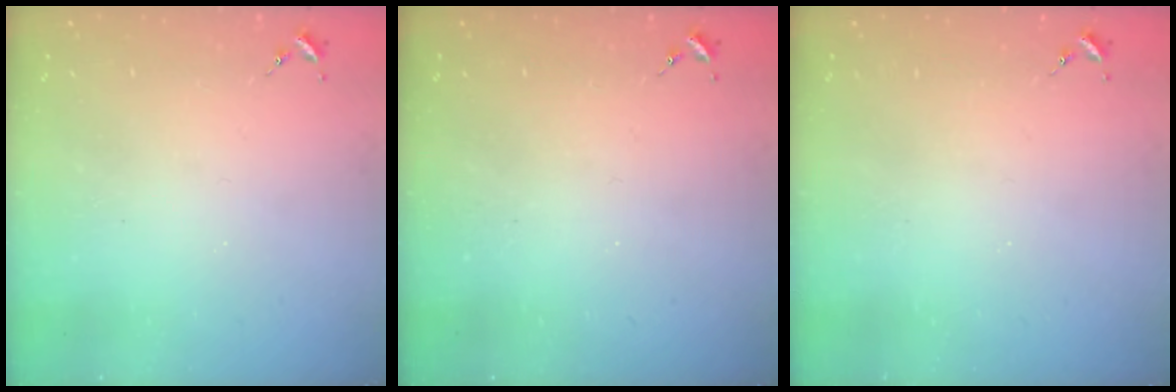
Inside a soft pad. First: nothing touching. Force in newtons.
{"total": 0.0}
{"total": 0.0}